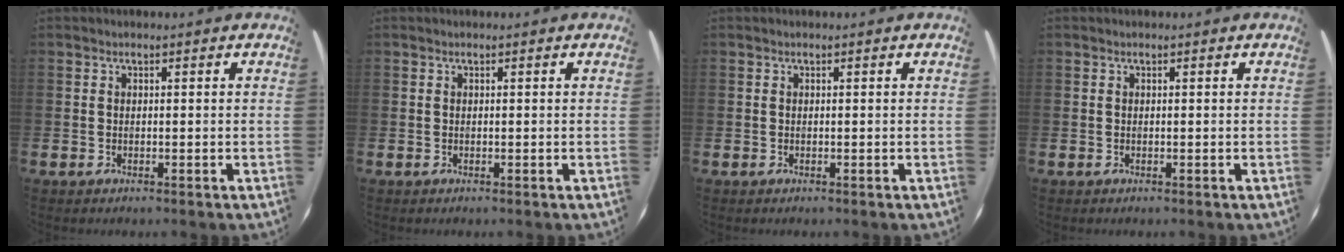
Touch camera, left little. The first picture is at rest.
{"total": 0.0}
{"total": 0.0}
{"total": 0.0}